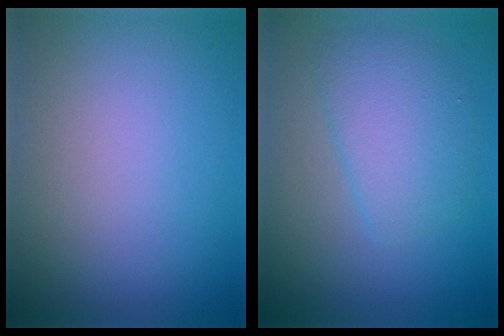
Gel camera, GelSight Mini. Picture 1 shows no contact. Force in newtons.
{"total": 3.7, "press": 3.7, "slide": 0.1}